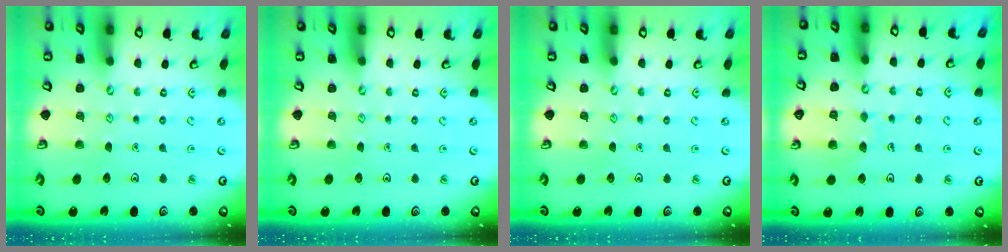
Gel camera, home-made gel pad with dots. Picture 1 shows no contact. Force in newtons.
{"total": 0.0}
{"total": 0.0}
{"total": 7.1, "press": 7.1, "slide": 0.7}